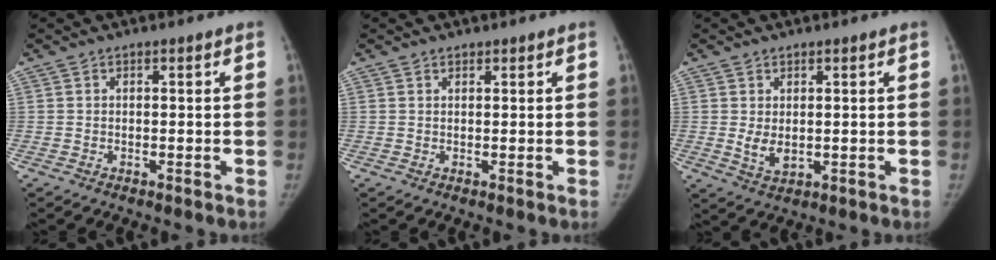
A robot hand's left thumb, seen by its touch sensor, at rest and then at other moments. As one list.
[{"total": 0.8, "force": [0.7, 0.3, 0.0], "torque": [0.003, -0.006, 0.009]}, {"total": 3.6, "force": [0.6, 2.1, 2.9], "torque": [-0.045, -0.014, 0.020]}]